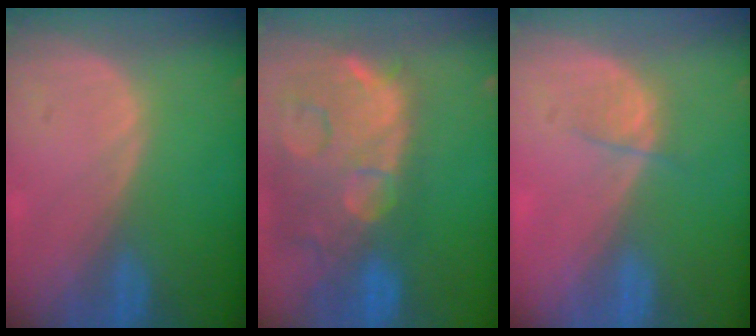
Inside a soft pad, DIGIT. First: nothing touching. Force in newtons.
{"total": 15.0, "press": 12.0, "slide": 9.0}
{"total": 2.2, "press": 2.0, "slide": 0.9}